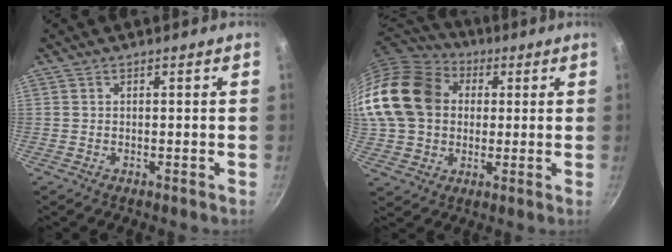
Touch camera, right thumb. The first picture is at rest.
{"total": 20.6, "force": [3.4, 16.3, 12.1], "torque": [-0.218, 0.033, 0.057]}